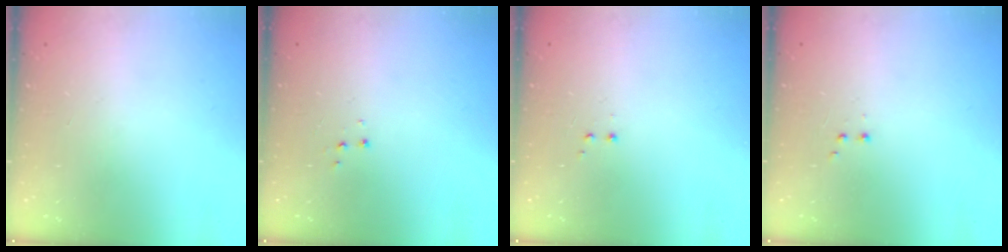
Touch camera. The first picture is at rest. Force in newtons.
{"total": 3.5, "press": 3.4, "slide": 0.5}
{"total": 1.2, "press": 1.0, "slide": 0.6}
{"total": 1.9, "press": 1.8, "slide": 0.5}